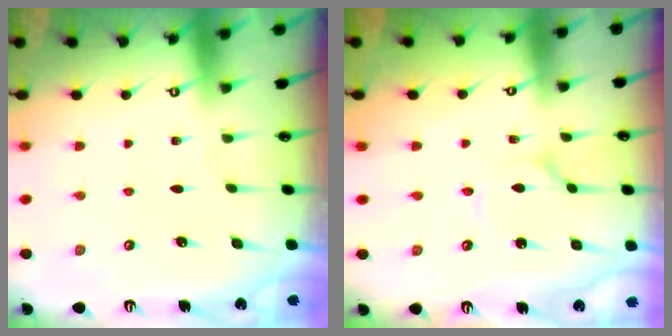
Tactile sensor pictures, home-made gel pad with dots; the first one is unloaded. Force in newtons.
{"total": 1.9, "press": 1.9, "slide": 0.2}